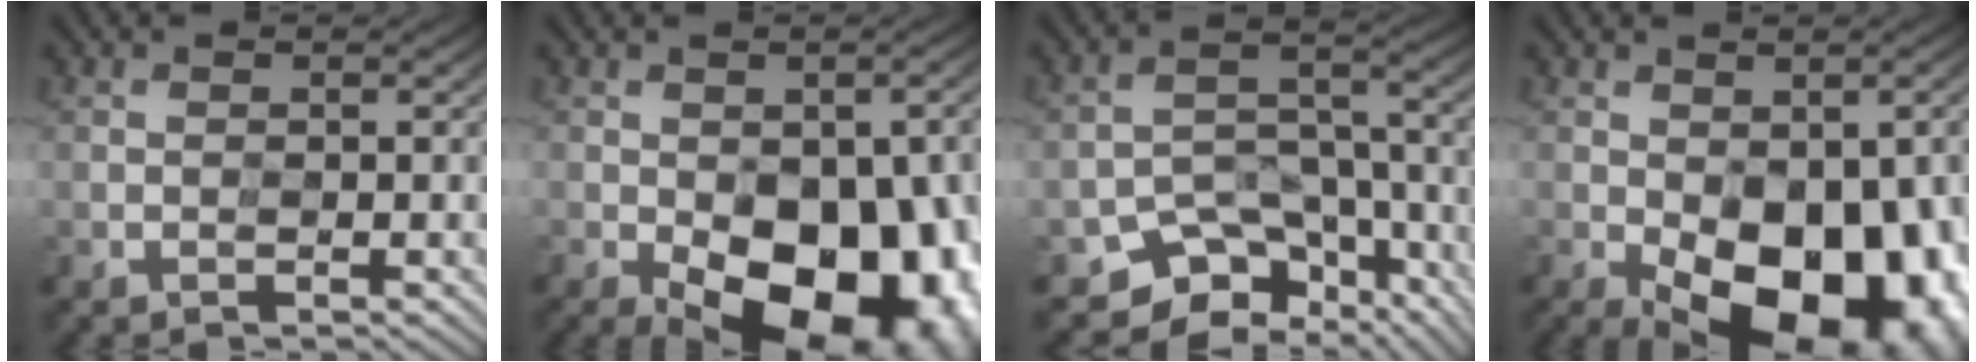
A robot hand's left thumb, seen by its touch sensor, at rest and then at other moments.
{"total": 18.8, "force": [-8.6, 10.7, 12.8], "torque": [-0.158, -0.039, -0.084]}
{"total": 7.6, "force": [-6.3, 4.1, 1.1], "torque": [0.006, -0.001, -0.106]}
{"total": 17.1, "force": [-7.0, 9.6, 12.2], "torque": [-0.157, -0.033, -0.064]}